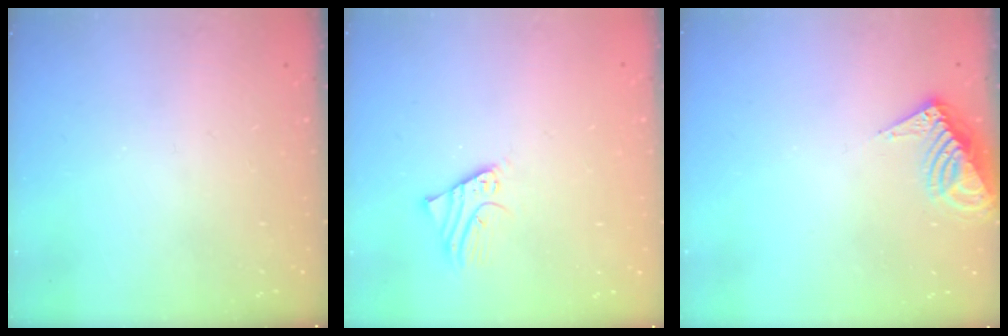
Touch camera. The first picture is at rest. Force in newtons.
{"total": 2.3, "press": 2.3, "slide": 0.2}
{"total": 8.9, "press": 8.9, "slide": 0.7}